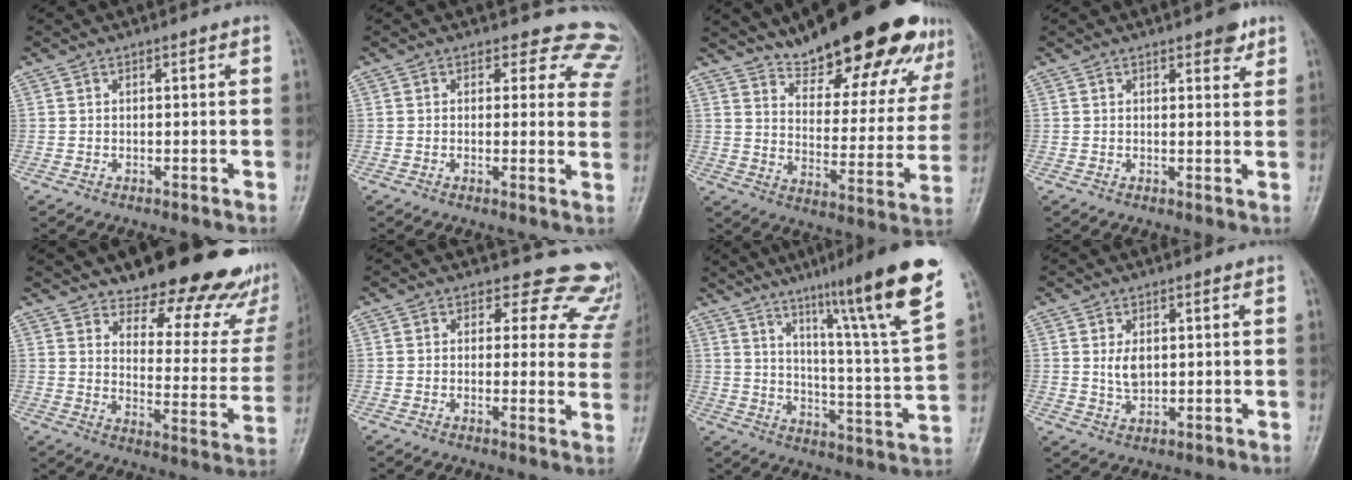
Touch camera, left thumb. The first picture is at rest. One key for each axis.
{"total": 11.1, "fx": 9.6, "fy": 5.3, "fz": 1.5, "tx": 0.041, "ty": -0.055, "tz": 0.066}
{"total": 25.8, "fx": 19.2, "fy": 8.4, "fz": 15.0, "tx": -0.173, "ty": -0.088, "tz": 0.270}
{"total": 3.0, "fx": 2.0, "fy": 1.2, "fz": 1.8, "tx": -0.008, "ty": -0.010, "tz": 0.026}
{"total": 25.4, "fx": 18.7, "fy": 9.8, "fz": 14.1, "tx": -0.135, "ty": -0.110, "tz": 0.239}
{"total": 13.4, "fx": 11.7, "fy": 6.3, "fz": 2.0, "tx": 0.036, "ty": -0.082, "tz": 0.094}
{"total": 21.4, "fx": 13.6, "fy": 0.8, "fz": 16.6, "tx": -0.215, "ty": -0.055, "tz": 0.203}
{"total": 3.5, "fx": 0.8, "fy": 2.2, "fz": 2.6, "tx": -0.037, "ty": -0.011, "tz": 0.023}